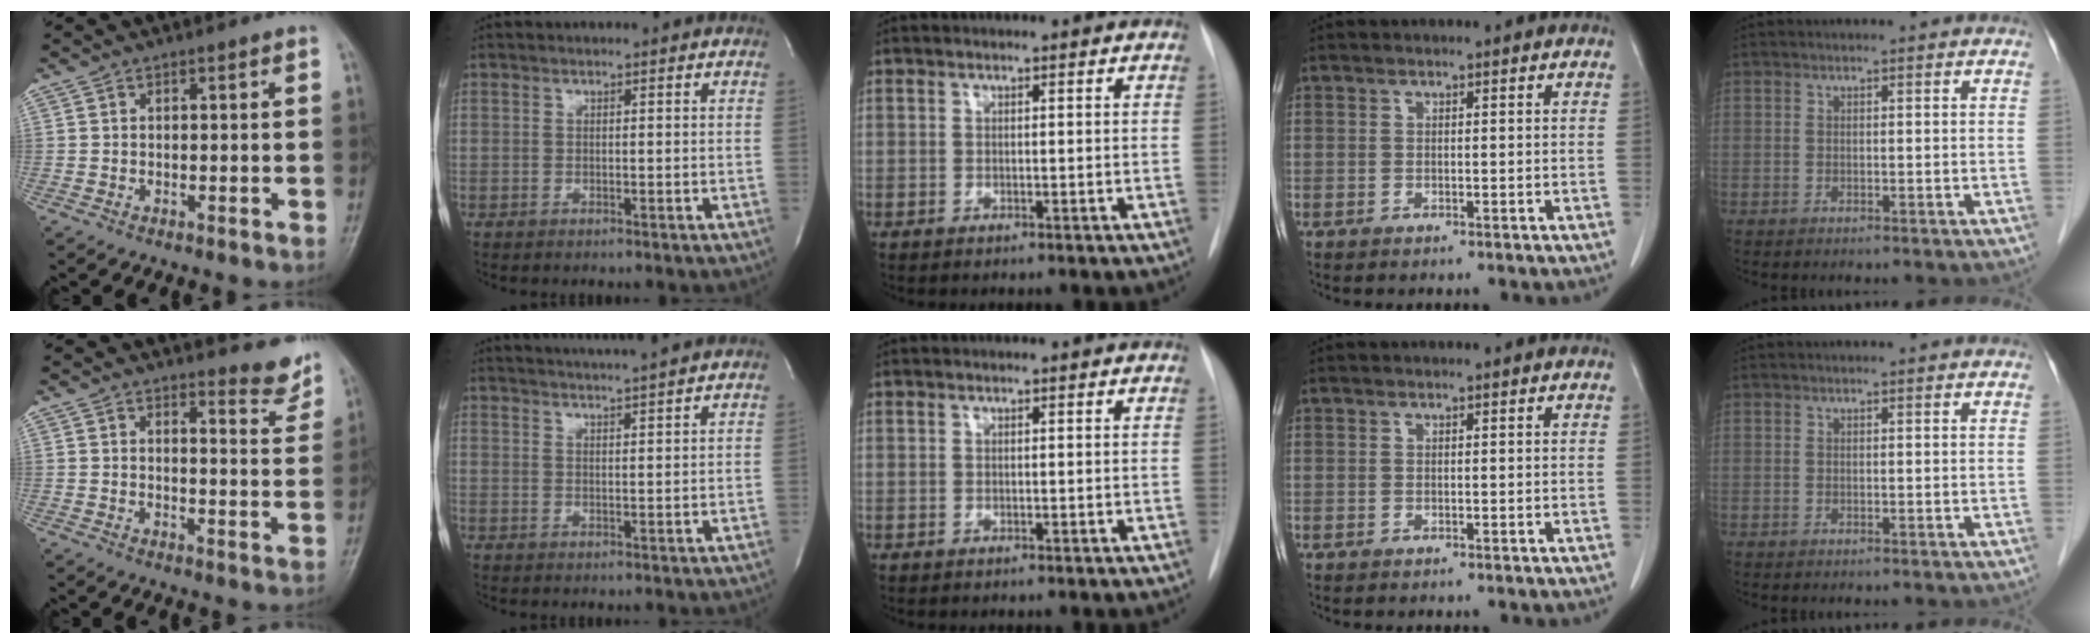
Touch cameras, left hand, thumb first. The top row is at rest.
{"thumb": {"total": 5.8, "force": [5.6, 1.2, 1.1], "torque": [0.002, -0.056, 0.060]}, "index": {"total": 6.0, "force": [5.5, -1.1, 2.0], "torque": [-0.037, 0.008, 0.081]}}